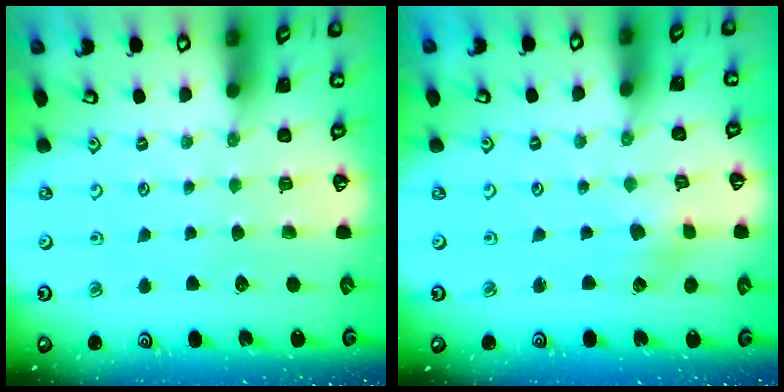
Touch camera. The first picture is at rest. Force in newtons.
{"total": 2.4, "press": 2.3, "slide": 0.5}